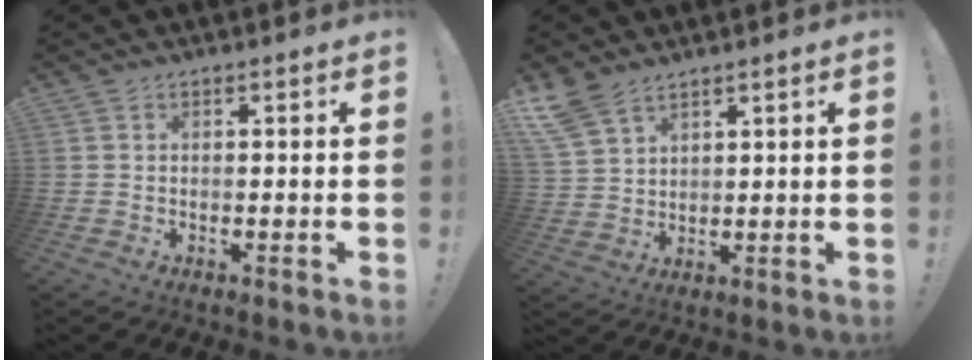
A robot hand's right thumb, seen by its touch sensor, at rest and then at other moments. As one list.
[{"total": 8.5, "force": [6.4, 4.1, 3.9], "torque": [-0.095, -0.026, 0.128]}]